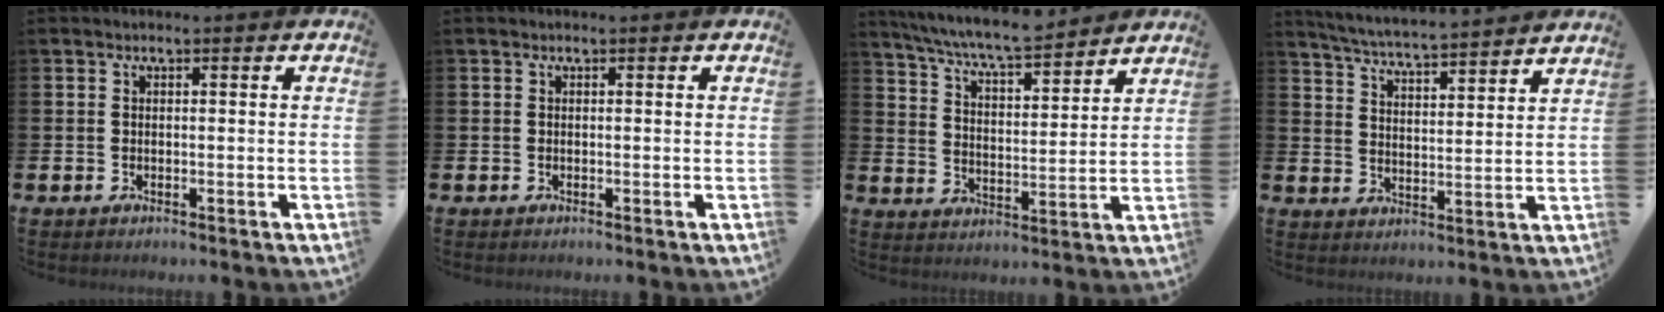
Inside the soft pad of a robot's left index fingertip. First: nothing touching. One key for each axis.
{"total": 0.0}
{"total": 7.6, "fx": 7.2, "fy": 0.4, "fz": 2.3, "tx": -0.072, "ty": -0.046, "tz": 0.128}
{"total": 5.4, "fx": 5.3, "fy": -0.4, "fz": 0.9, "tx": -0.043, "ty": -0.042, "tz": 0.092}